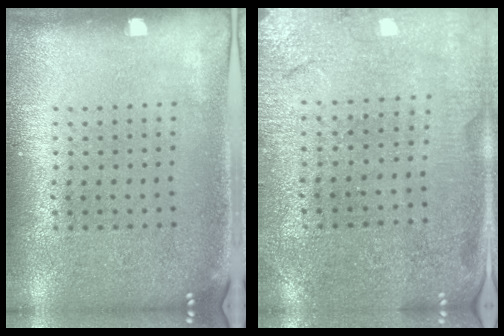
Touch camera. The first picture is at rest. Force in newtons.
{"total": 0.7, "press": 0.7, "slide": 0.1}